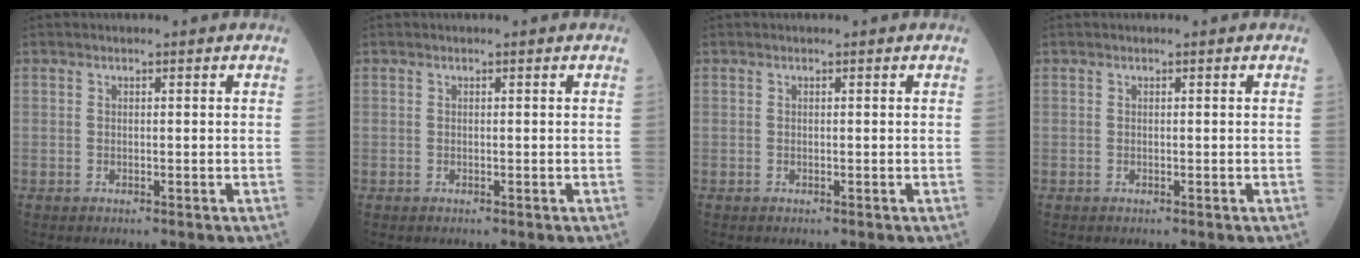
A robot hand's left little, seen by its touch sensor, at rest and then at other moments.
{"total": 0.0}
{"total": 0.0}
{"total": 0.0}